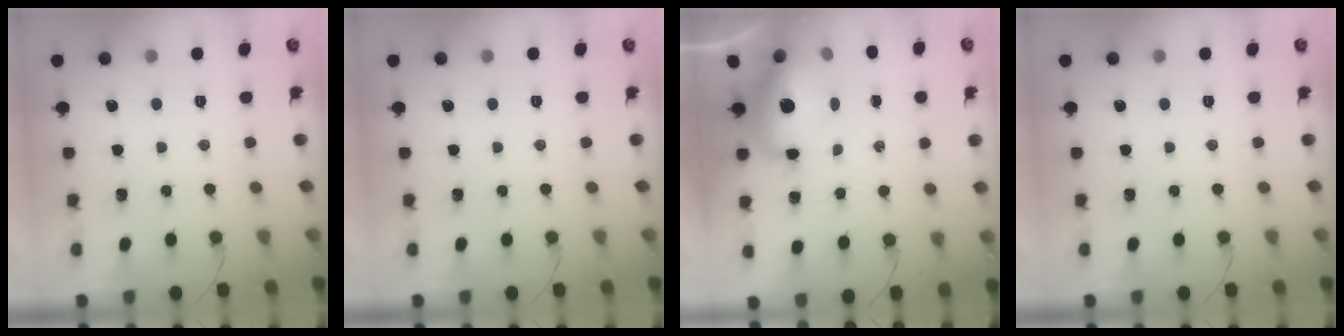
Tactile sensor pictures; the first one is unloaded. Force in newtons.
{"total": 0.0}
{"total": 13.5, "press": 13.1, "slide": 3.3}
{"total": 0.0}